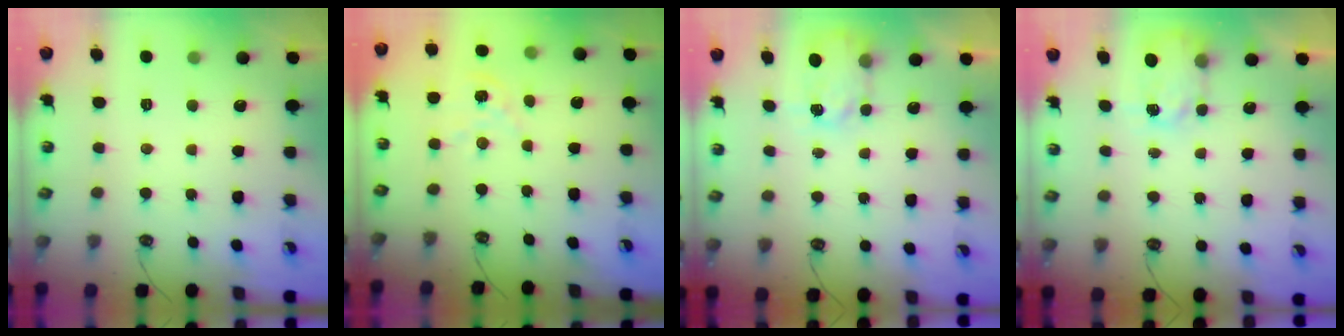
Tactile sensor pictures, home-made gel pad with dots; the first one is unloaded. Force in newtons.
{"total": 2.6, "press": 2.6, "slide": 0.4}
{"total": 3.2, "press": 3.1, "slide": 0.5}
{"total": 3.2, "press": 3.1, "slide": 0.5}